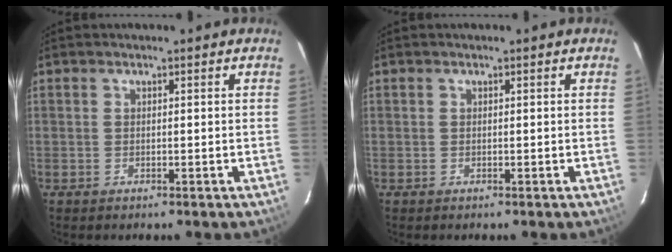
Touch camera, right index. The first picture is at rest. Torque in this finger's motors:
{"motor_torque": [0.00, 0.00, 0.00, 0.00]}